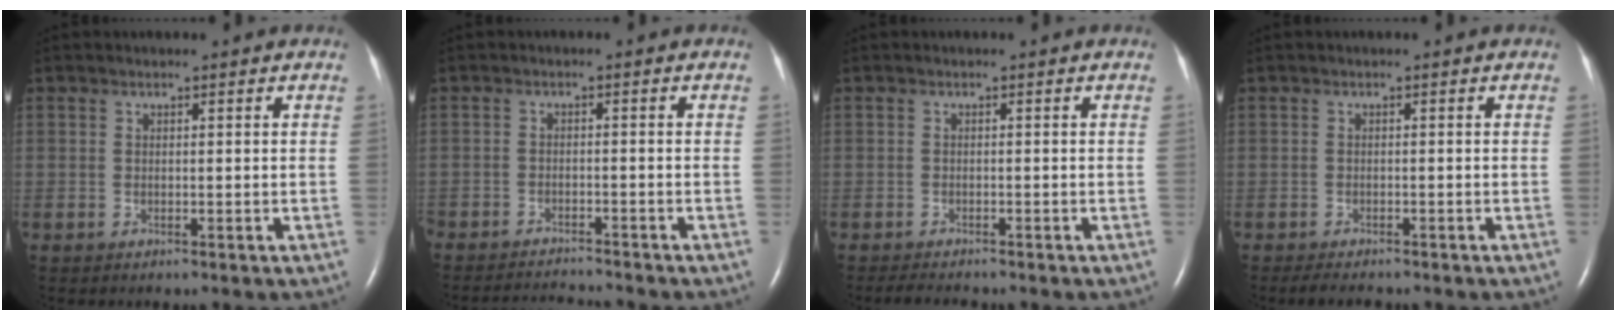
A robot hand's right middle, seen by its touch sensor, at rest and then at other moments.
{"total": 5.9, "force": [-5.8, -0.2, 0.8], "torque": [-0.009, -0.012, -0.093]}
{"total": 2.2, "force": [-2.0, 0.2, 0.8], "torque": [-0.020, -0.009, -0.030]}
{"total": 2.6, "force": [-2.2, 0.6, 1.2], "torque": [-0.025, -0.009, -0.029]}